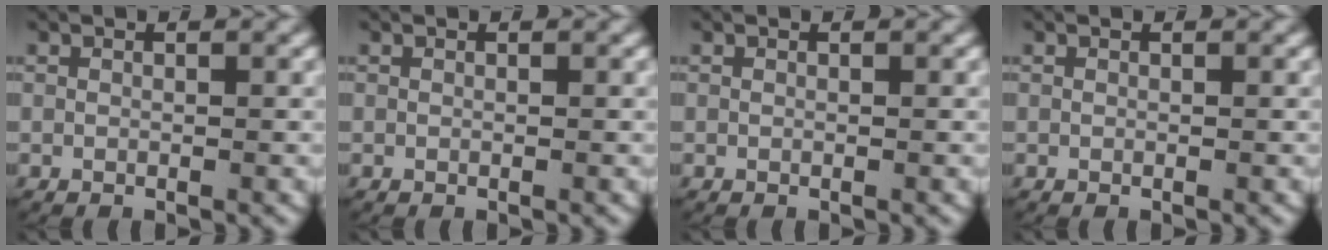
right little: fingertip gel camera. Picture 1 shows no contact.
{"total": 0.0}
{"total": 0.0}
{"total": 0.0}